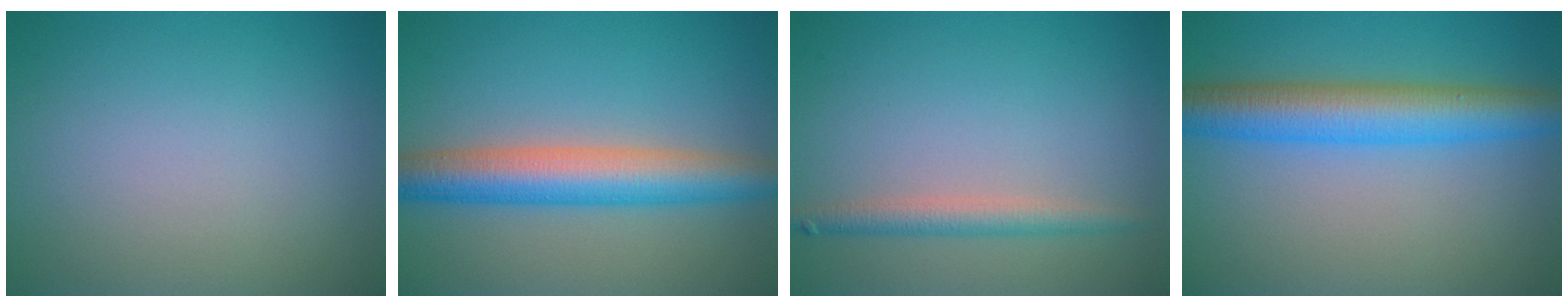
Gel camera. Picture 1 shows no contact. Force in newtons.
{"total": 6.4, "press": 6.4, "slide": 0.2}
{"total": 2.2, "press": 2.2, "slide": 0.1}
{"total": 6.7, "press": 6.7, "slide": 0.0}